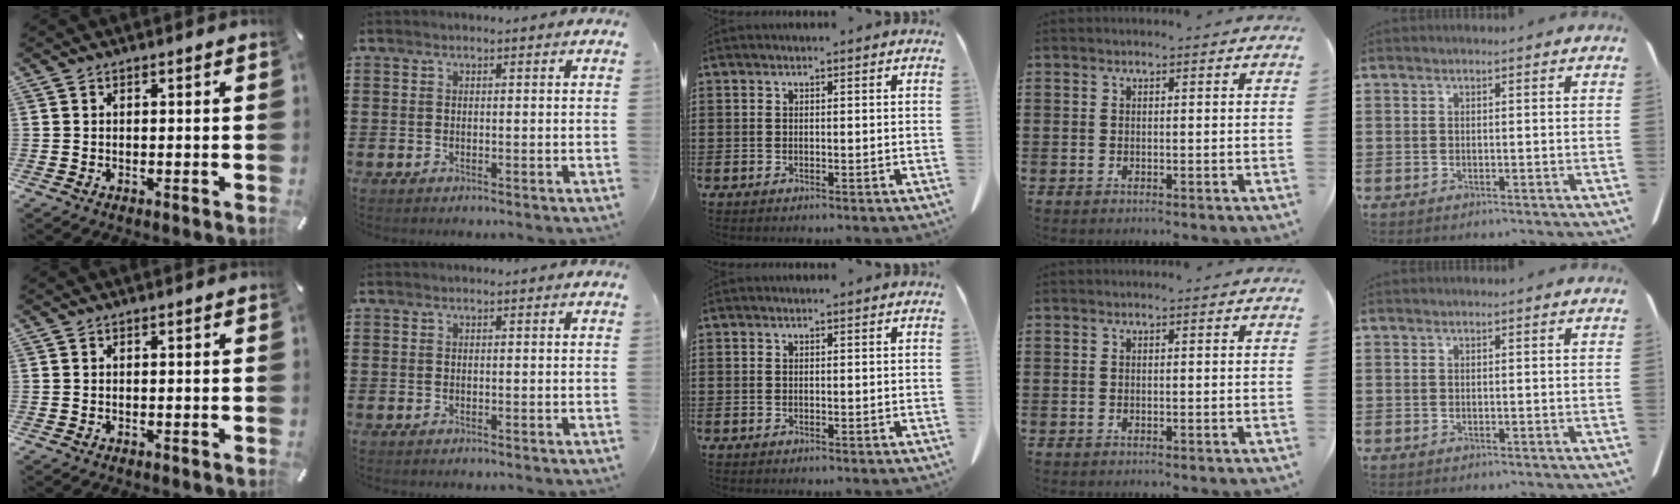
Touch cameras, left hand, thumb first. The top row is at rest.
{}